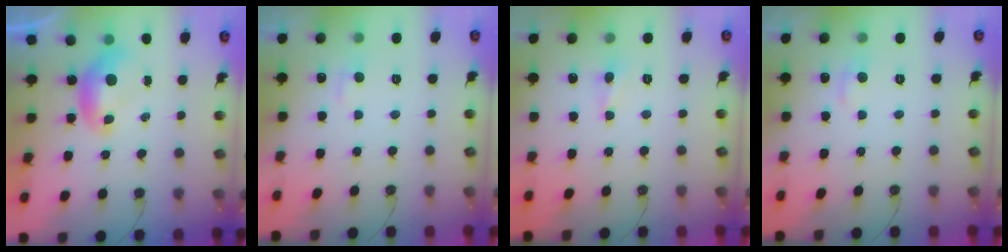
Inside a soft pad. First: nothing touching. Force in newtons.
{"total": 1.4, "press": 1.3, "slide": 0.6}
{"total": 2.2, "press": 2.1, "slide": 0.7}
{"total": 0.9, "press": 0.1, "slide": 0.9}